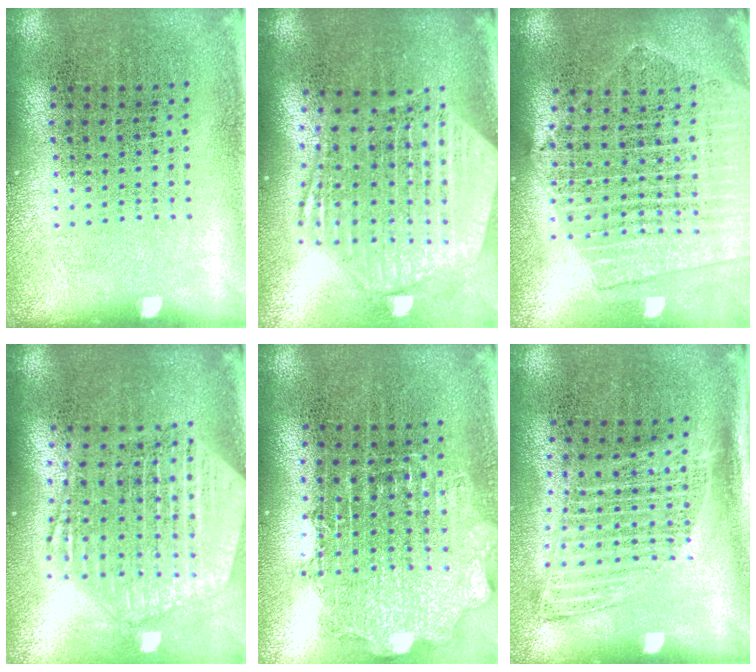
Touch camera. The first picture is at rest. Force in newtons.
{"total": 2.8, "press": 2.3, "slide": 1.6}
{"total": 2.0, "press": 1.9, "slide": 0.8}
{"total": 2.6, "press": 2.2, "slide": 1.3}
{"total": 1.6, "press": 1.3, "slide": 0.8}
{"total": 1.3, "press": 1.1, "slide": 0.7}